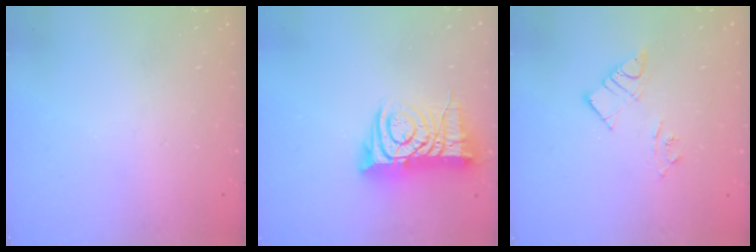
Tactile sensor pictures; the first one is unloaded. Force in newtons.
{"total": 12.5, "press": 12.4, "slide": 1.3}
{"total": 7.1, "press": 7.1, "slide": 0.6}